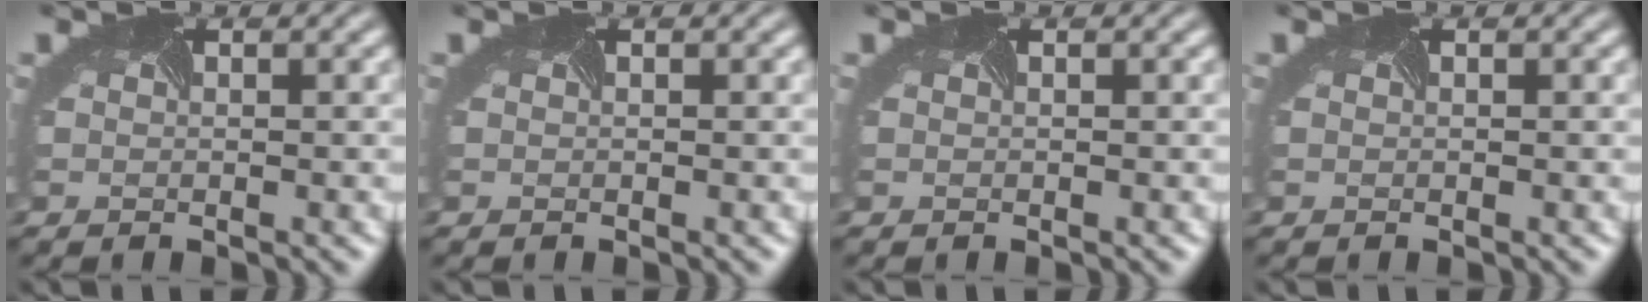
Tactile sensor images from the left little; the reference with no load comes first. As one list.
[{"total": 0.0}, {"total": 0.0}, {"total": 0.0}]